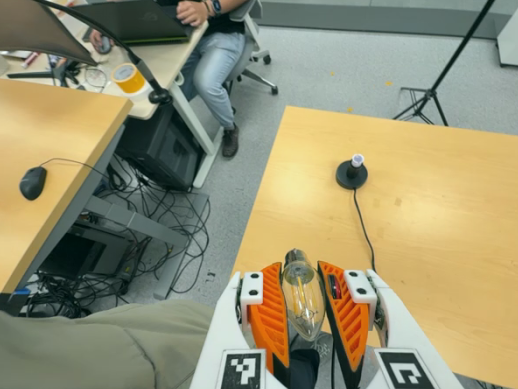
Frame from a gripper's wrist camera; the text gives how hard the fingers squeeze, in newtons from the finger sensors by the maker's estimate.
{"total": 20.8, "left": 22.3, "right": 19.4}